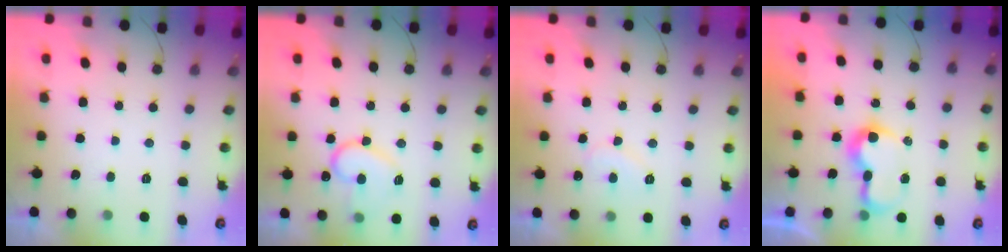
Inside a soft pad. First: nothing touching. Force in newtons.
{"total": 14.1, "press": 14.0, "slide": 1.3}
{"total": 8.3, "press": 8.3, "slide": 0.5}
{"total": 8.7, "press": 8.7, "slide": 0.3}